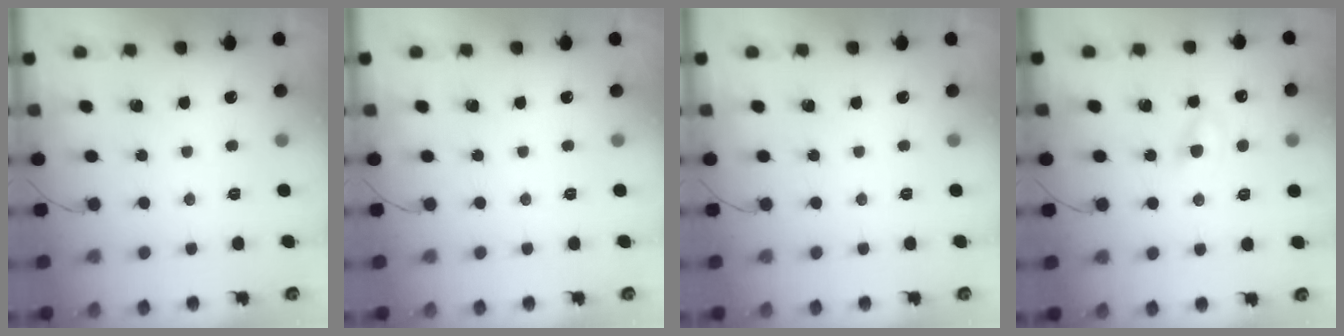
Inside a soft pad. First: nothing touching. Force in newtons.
{"total": 0.0}
{"total": 0.0}
{"total": 2.9, "press": 2.7, "slide": 1.1}